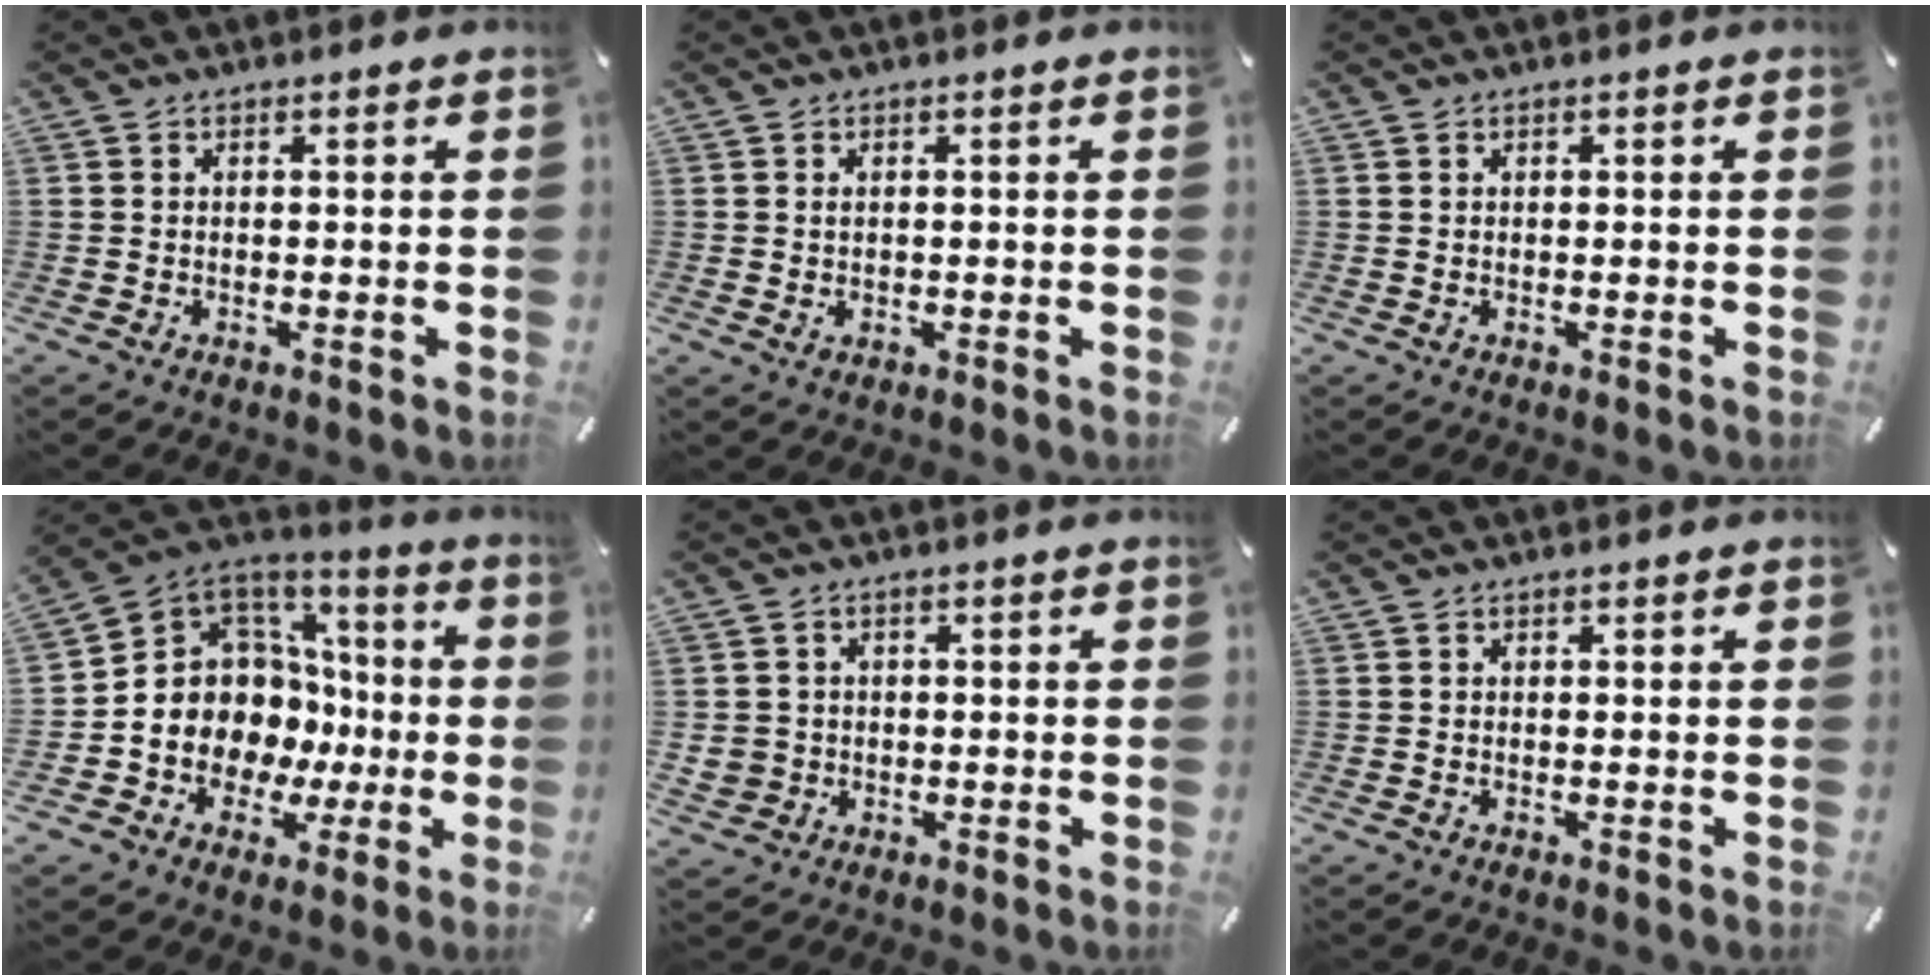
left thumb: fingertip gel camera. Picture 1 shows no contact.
{"total": 1.0, "force": [0.2, 0.6, 0.8], "torque": [-0.017, 0.004, 0.002]}
{"total": 0.0}
{"total": 12.2, "force": [-2.0, 11.6, 3.4], "torque": [-0.065, -0.030, -0.024]}
{"total": 4.4, "force": [-0.5, 4.3, 0.7], "torque": [-0.017, 0.004, -0.009]}
{"total": 0.0}